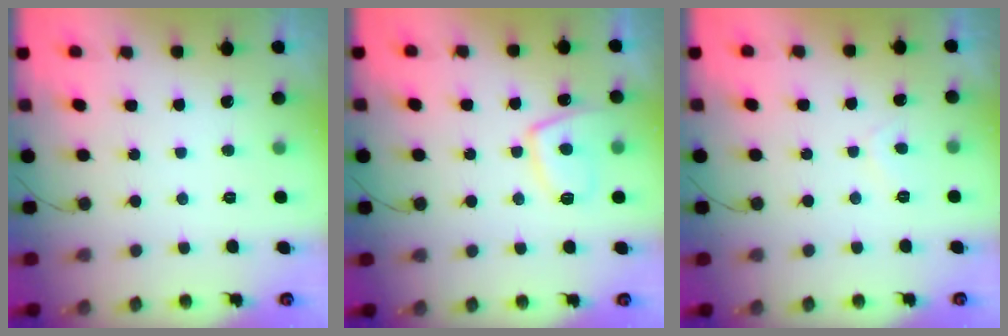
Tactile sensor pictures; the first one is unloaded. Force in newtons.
{"total": 9.8, "press": 9.7, "slide": 1.4}
{"total": 2.0, "press": 1.9, "slide": 0.6}